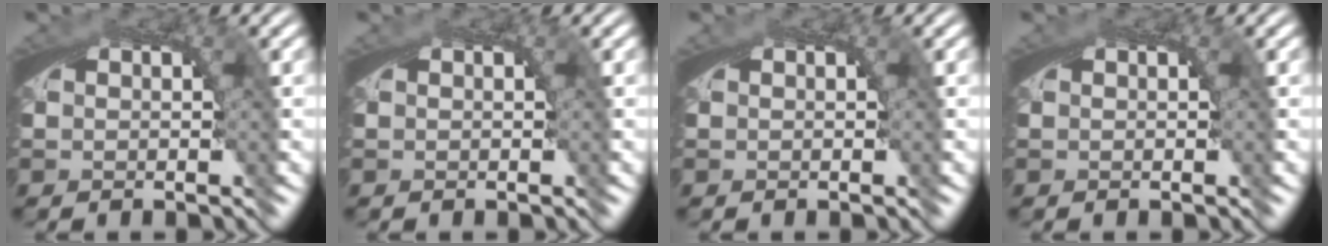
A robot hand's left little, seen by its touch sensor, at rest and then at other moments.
{"total": 0.0}
{"total": 0.0}
{"total": 0.0}